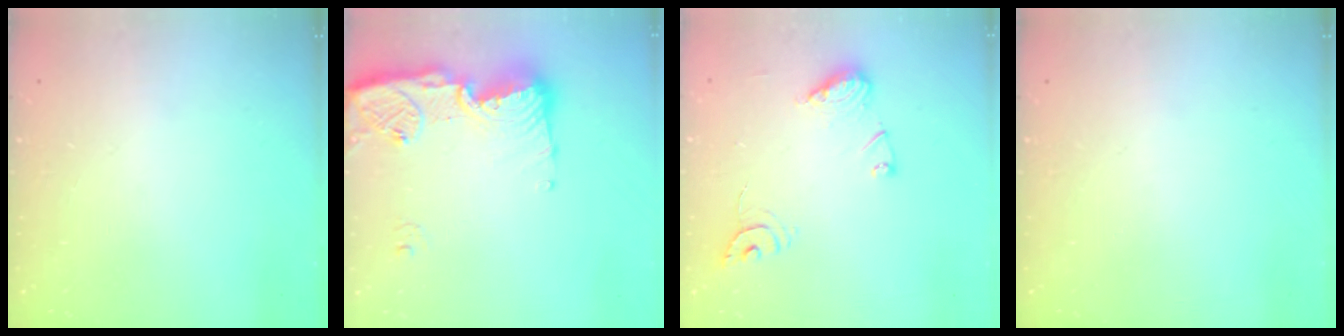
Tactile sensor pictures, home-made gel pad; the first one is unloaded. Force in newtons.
{"total": 15.8, "press": 15.7, "slide": 1.4}
{"total": 10.8, "press": 10.8, "slide": 0.5}
{"total": 0.0}